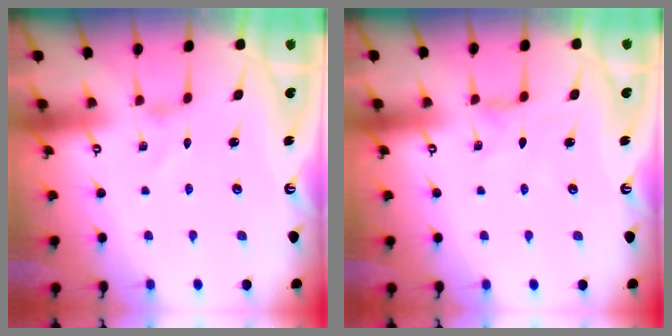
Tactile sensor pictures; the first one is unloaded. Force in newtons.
{"total": 1.6, "press": 1.6, "slide": 0.2}